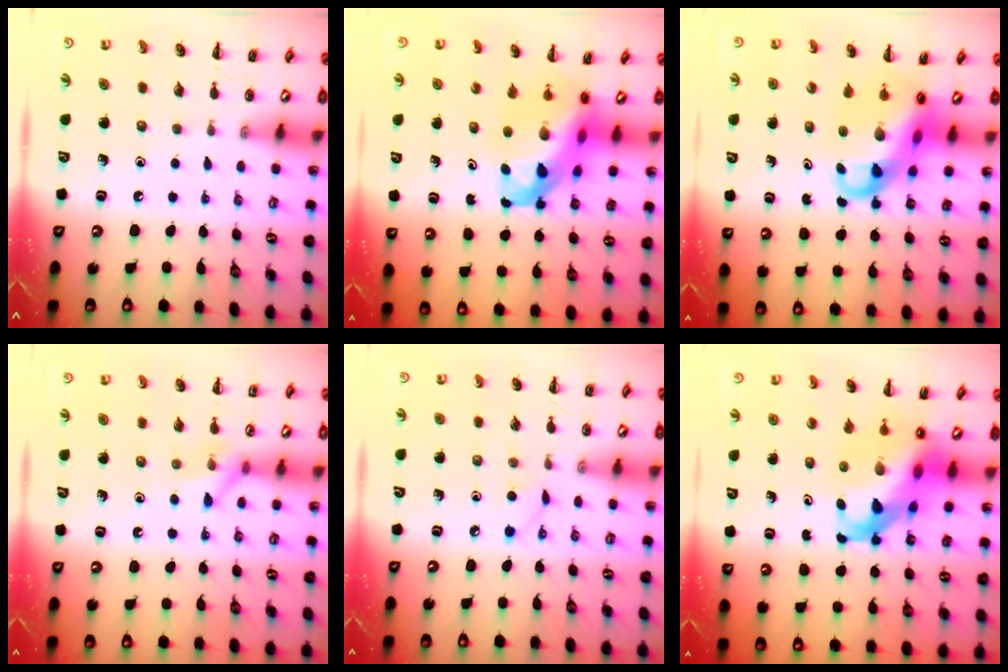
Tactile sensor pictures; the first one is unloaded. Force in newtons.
{"total": 12.5, "press": 12.0, "slide": 3.4}
{"total": 8.7, "press": 8.3, "slide": 2.5}
{"total": 7.4, "press": 7.4, "slide": 0.3}
{"total": 3.9, "press": 3.7, "slide": 1.2}
{"total": 15.4, "press": 14.8, "slide": 4.3}